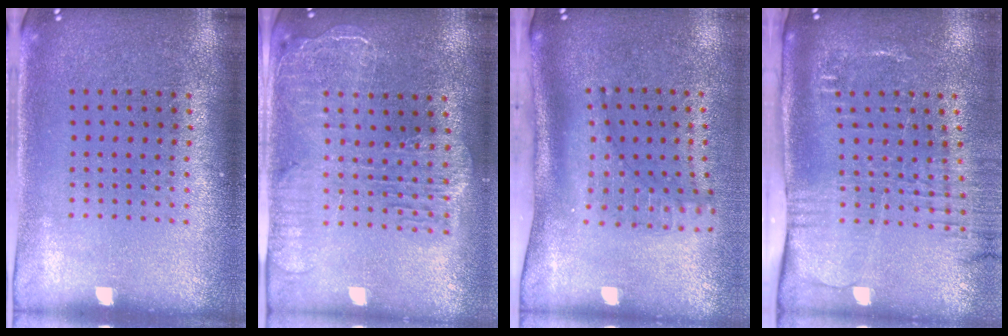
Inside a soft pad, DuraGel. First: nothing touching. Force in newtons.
{"total": 2.5, "press": 2.2, "slide": 1.2}
{"total": 2.0, "press": 1.5, "slide": 1.3}
{"total": 2.7, "press": 2.1, "slide": 1.7}